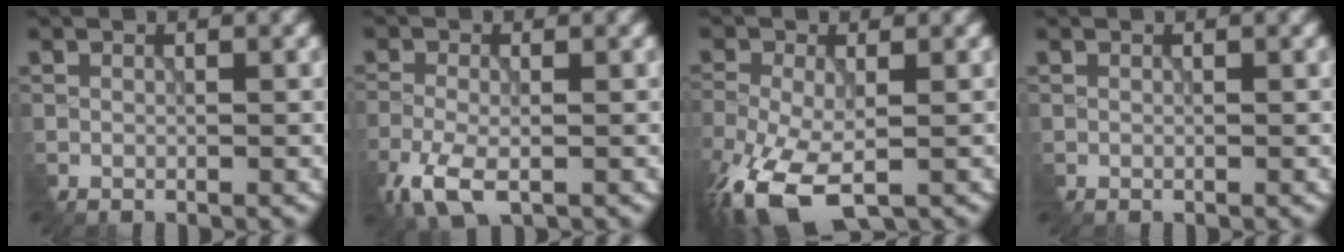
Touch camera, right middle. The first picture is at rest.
{"total": 4.7, "force": [-2.7, 2.1, 3.3], "torque": [-0.089, -0.010, -0.054]}
{"total": 9.6, "force": [-4.6, 4.8, 6.9], "torque": [-0.184, -0.040, -0.076]}
{"total": 0.0}